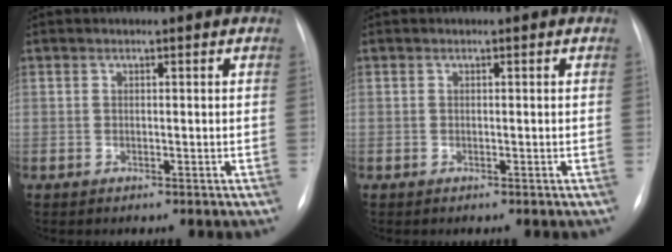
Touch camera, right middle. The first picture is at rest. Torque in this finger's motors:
{"motor_torque": [0.13, -0.17, -0.07, -0.04]}